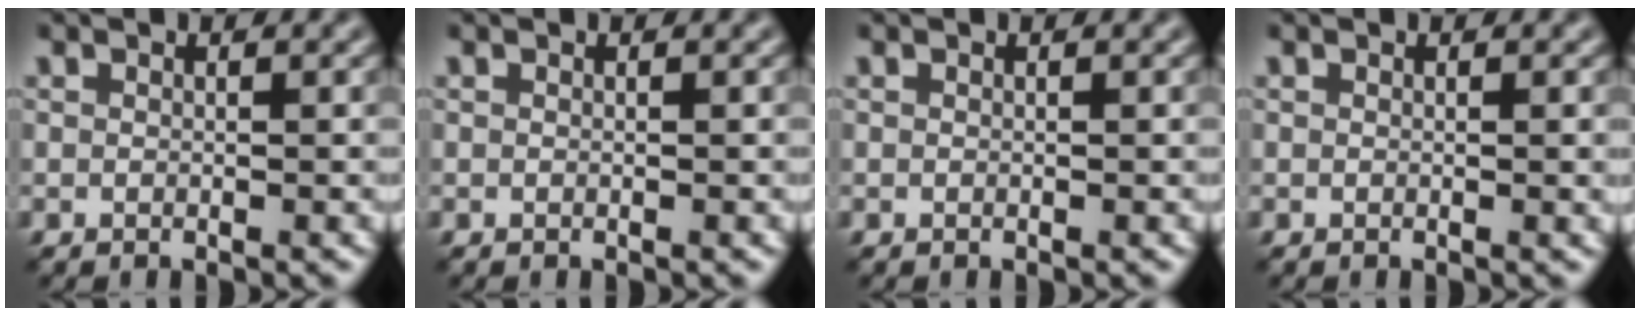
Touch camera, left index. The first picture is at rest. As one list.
[{"total": 0.0}, {"total": 0.0}, {"total": 0.5, "force": [0.0, 0.1, 0.5], "torque": [-0.004, -0.001, -0.001]}]